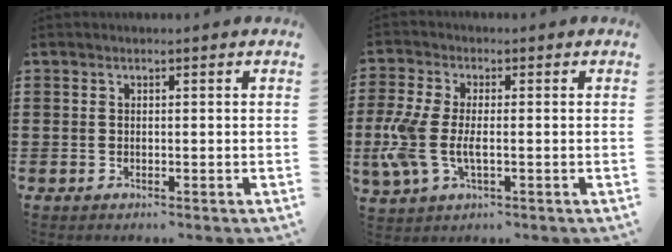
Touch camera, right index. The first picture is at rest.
{"total": 6.6, "force": [-0.9, 3.2, 5.7], "torque": [-0.141, -0.006, -0.023]}